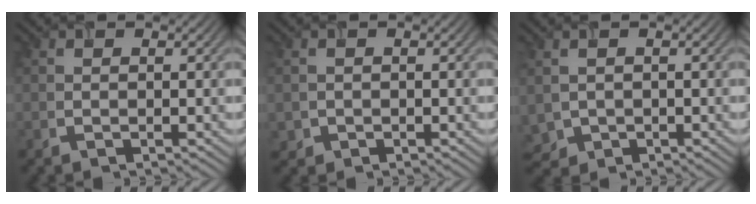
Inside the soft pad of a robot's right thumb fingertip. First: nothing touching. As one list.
[{"total": 1.3, "force": [-0.4, 1.3, 0.0], "torque": [0.003, -0.006, -0.010]}, {"total": 2.5, "force": [-0.2, 2.2, 1.2], "torque": [-0.044, -0.012, -0.002]}]